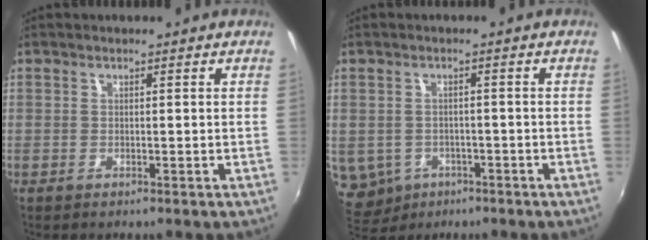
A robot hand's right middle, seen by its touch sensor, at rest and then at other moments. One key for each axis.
{"total": 7.6, "fx": -3.0, "fy": 6.3, "fz": 3.1, "tx": -0.081, "ty": -0.012, "tz": -0.029}